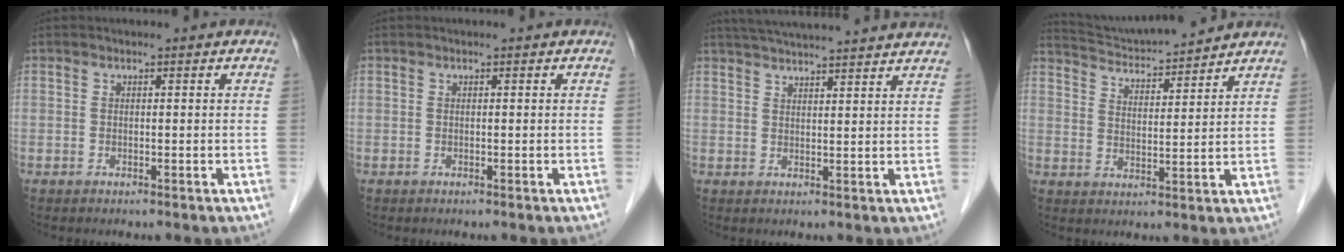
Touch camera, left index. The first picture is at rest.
{"total": 0.0}
{"total": 16.8, "force": [15.5, 0.5, 6.5], "torque": [-0.111, 0.026, 0.207]}
{"total": 11.9, "force": [11.3, 0.5, 3.5], "torque": [-0.069, 0.019, 0.185]}